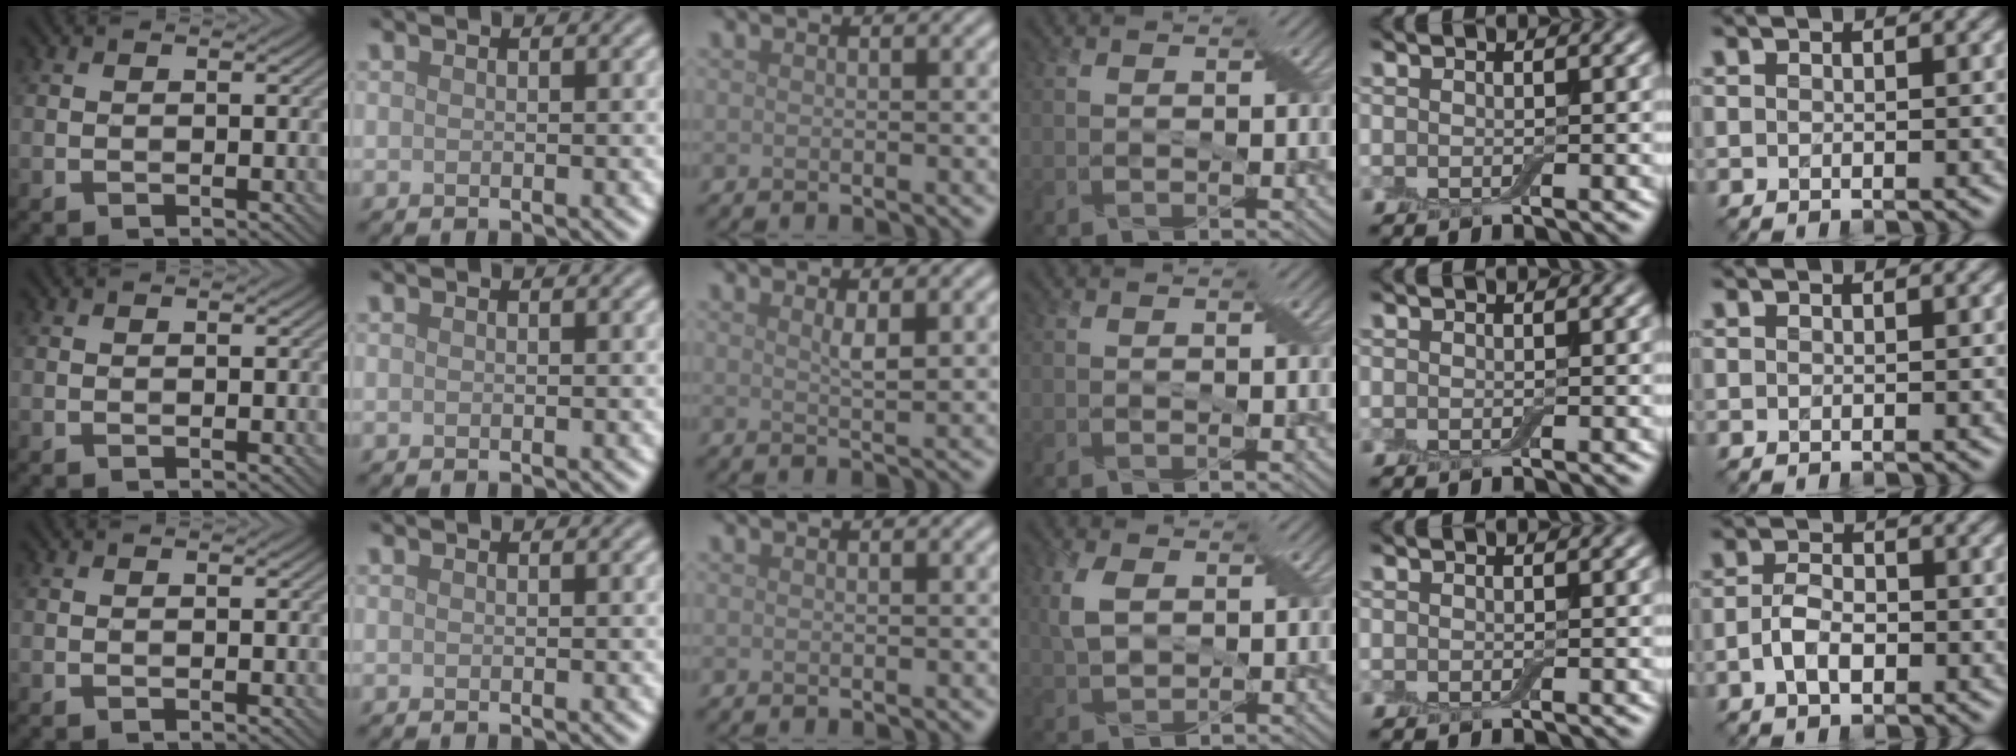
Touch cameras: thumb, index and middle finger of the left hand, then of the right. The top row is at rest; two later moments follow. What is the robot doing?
{"motion": "peel", "object": "adhesive wrap"}